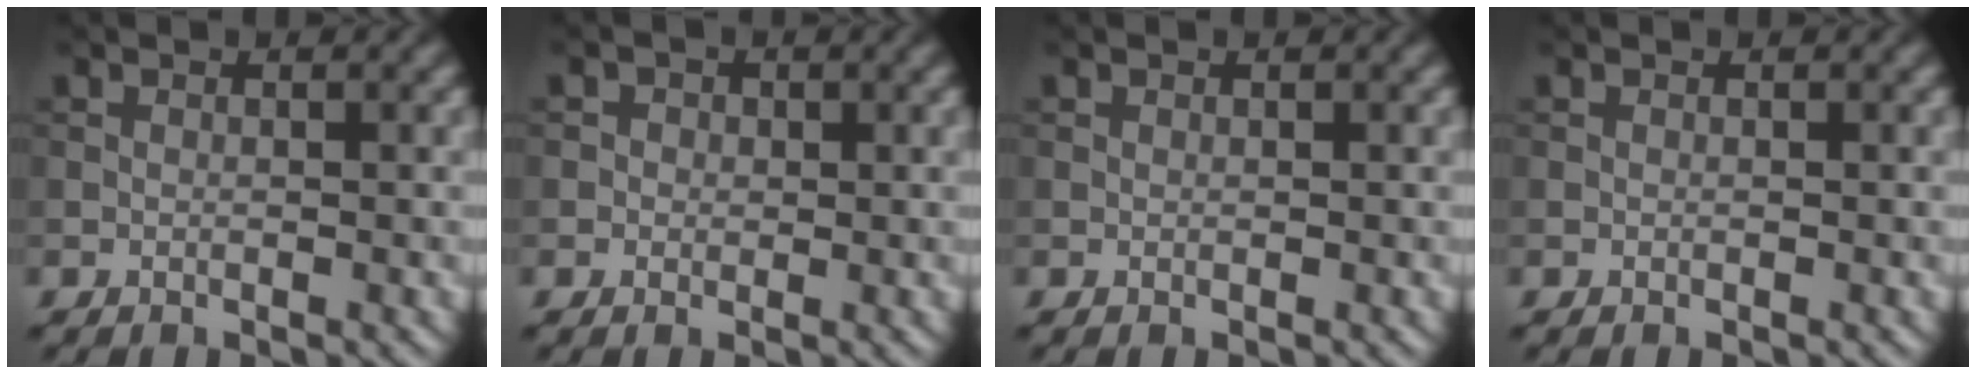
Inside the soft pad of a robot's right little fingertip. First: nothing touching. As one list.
[{"total": 1.4, "force": [0.3, 1.3, 0.4], "torque": [0.001, 0.000, 0.000]}, {"total": 0.0}, {"total": 0.0}]